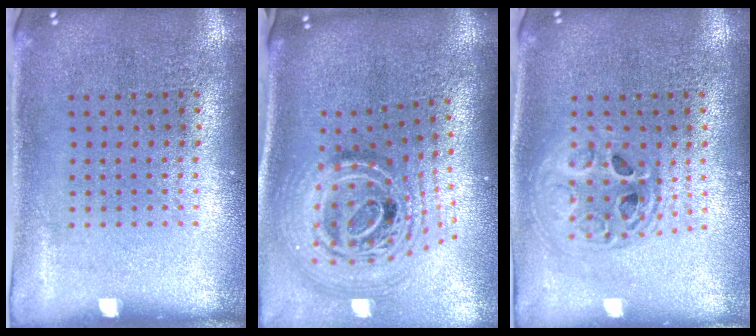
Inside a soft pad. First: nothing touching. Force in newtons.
{"total": 2.5, "press": 1.8, "slide": 1.8}
{"total": 1.7, "press": 1.5, "slide": 0.9}